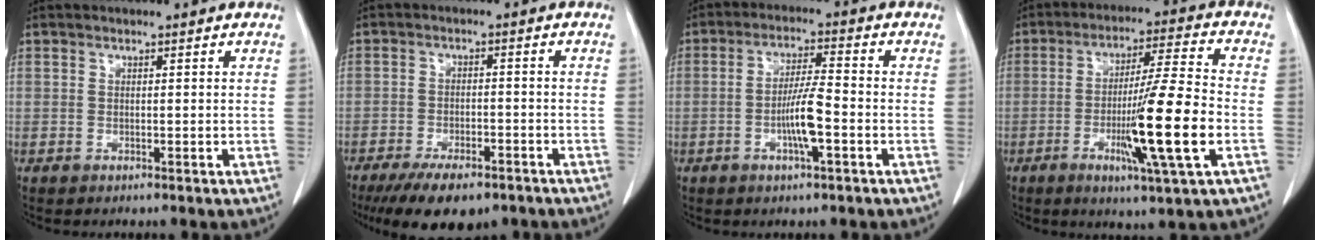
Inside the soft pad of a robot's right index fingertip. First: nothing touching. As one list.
[{"total": 10.5, "force": [-7.6, 3.9, 6.0], "torque": [-0.089, -0.009, -0.115]}, {"total": 6.6, "force": [-2.0, 0.4, 6.3], "torque": [-0.125, 0.002, -0.037]}, {"total": 14.2, "force": [-3.7, -0.6, 13.7], "torque": [-0.240, -0.016, -0.067]}]